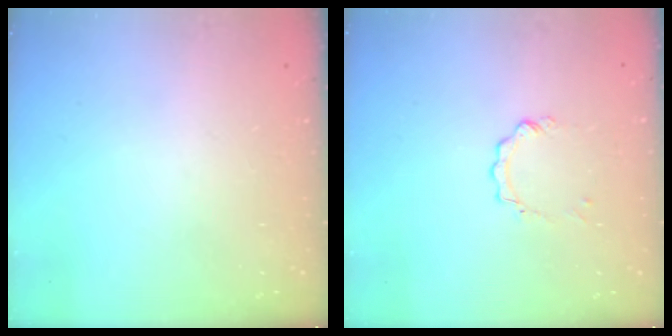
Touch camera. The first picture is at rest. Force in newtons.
{"total": 2.9, "press": 2.9, "slide": 0.2}